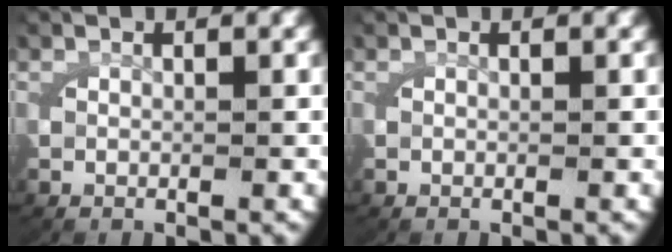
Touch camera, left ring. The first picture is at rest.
{"total": 0.0}